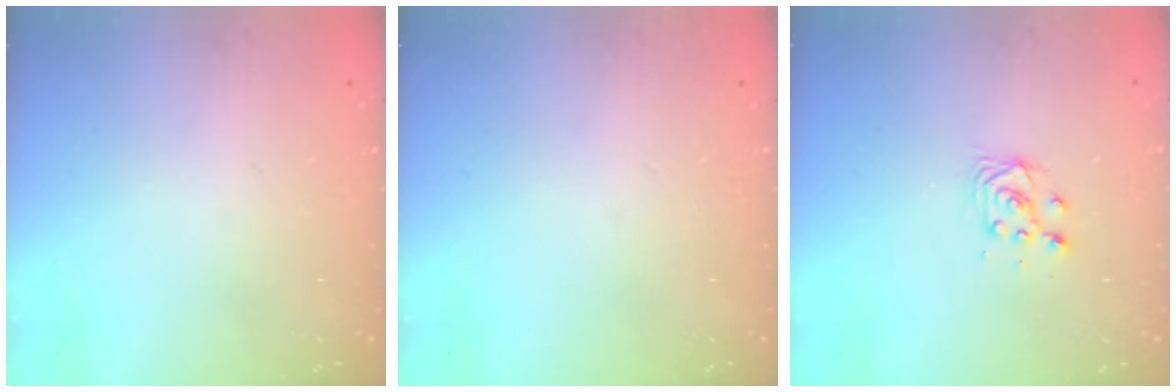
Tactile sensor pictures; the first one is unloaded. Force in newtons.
{"total": 0.0}
{"total": 4.1, "press": 4.1, "slide": 0.3}